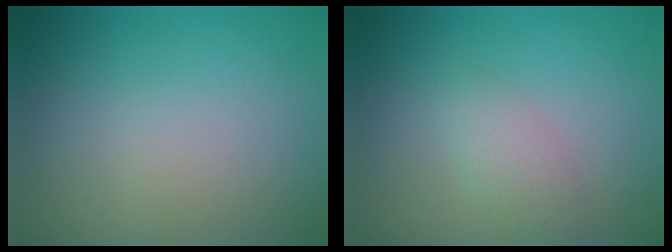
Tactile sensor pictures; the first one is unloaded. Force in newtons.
{"total": 1.8, "press": 1.8, "slide": 0.1}